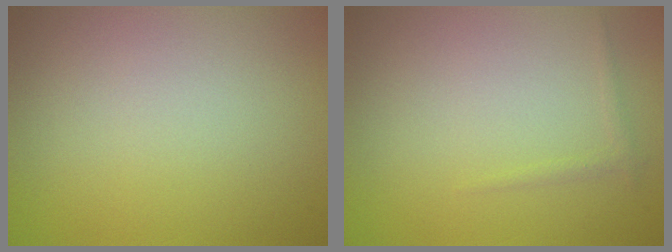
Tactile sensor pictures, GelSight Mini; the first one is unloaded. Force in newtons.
{"total": 0.6, "press": 0.6, "slide": 0.1}